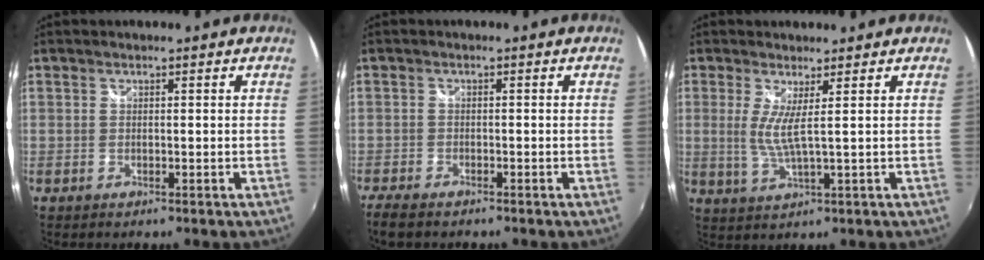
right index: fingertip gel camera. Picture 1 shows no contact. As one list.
[{"total": 5.1, "force": [-4.3, 1.5, 2.3], "torque": [-0.062, -0.023, -0.081]}, {"total": 4.2, "force": [0.9, -0.2, 4.1], "torque": [-0.089, -0.013, 0.013]}]